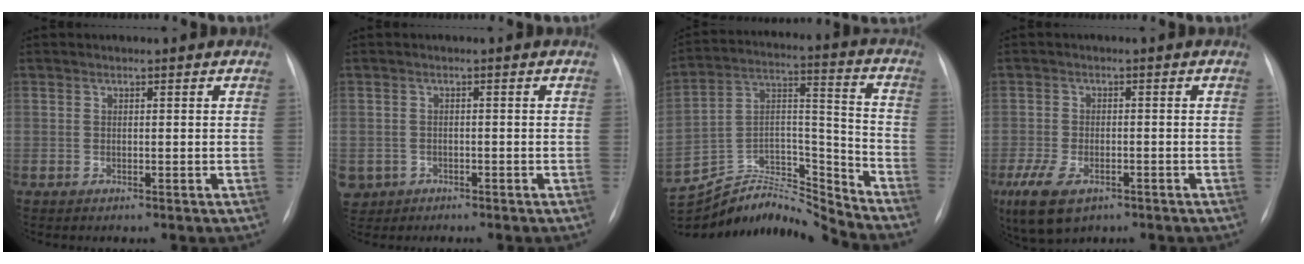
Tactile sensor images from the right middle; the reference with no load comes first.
{"total": 4.4, "force": [-2.4, 3.7, 0.6], "torque": [-0.015, 0.004, -0.038]}
{"total": 17.6, "force": [-17.5, 0.4, 2.0], "torque": [-0.042, 0.056, -0.307]}
{"total": 7.4, "force": [-4.2, 3.7, 4.8], "torque": [-0.104, -0.013, -0.069]}